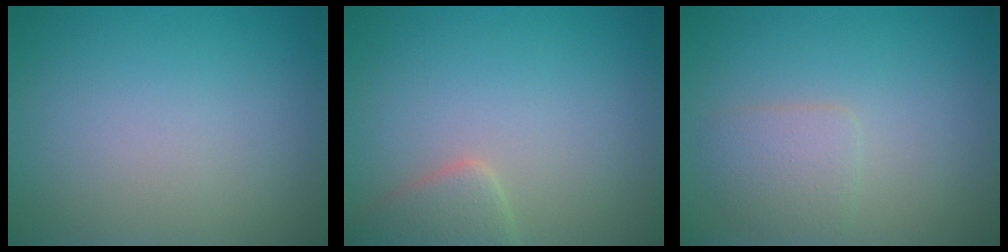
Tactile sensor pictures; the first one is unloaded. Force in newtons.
{"total": 2.5, "press": 2.5, "slide": 0.3}
{"total": 2.1, "press": 2.1, "slide": 0.0}